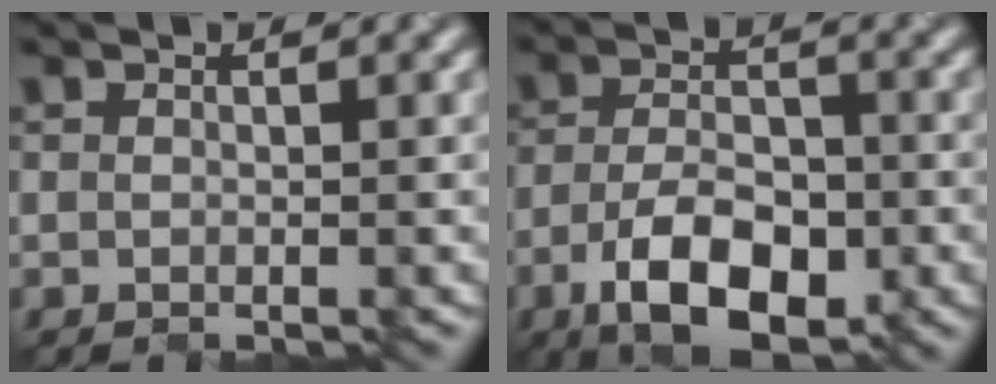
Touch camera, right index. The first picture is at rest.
{"total": 7.6, "force": [-3.4, 3.9, 5.6], "torque": [-0.111, -0.011, -0.062]}